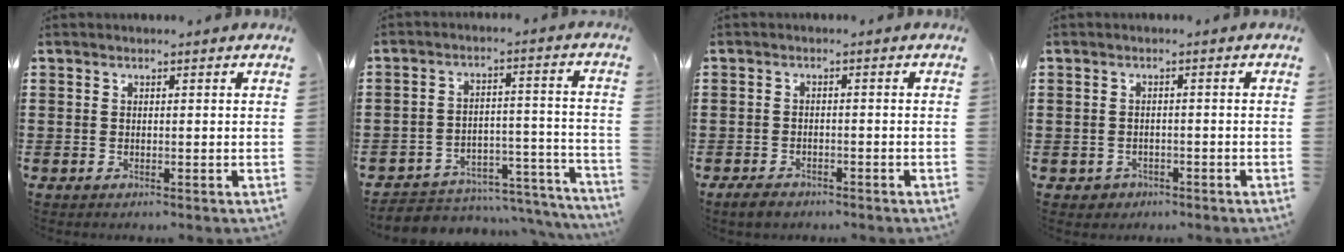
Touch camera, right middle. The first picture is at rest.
{"total": 3.9, "force": [-3.6, 1.6, 0.5], "torque": [-0.015, 0.007, -0.077]}
{"total": 2.0, "force": [-1.7, 0.8, 0.5], "torque": [-0.021, 0.001, -0.038]}
{"total": 1.3, "force": [-1.0, 0.8, 0.0], "torque": [-0.005, 0.002, -0.024]}